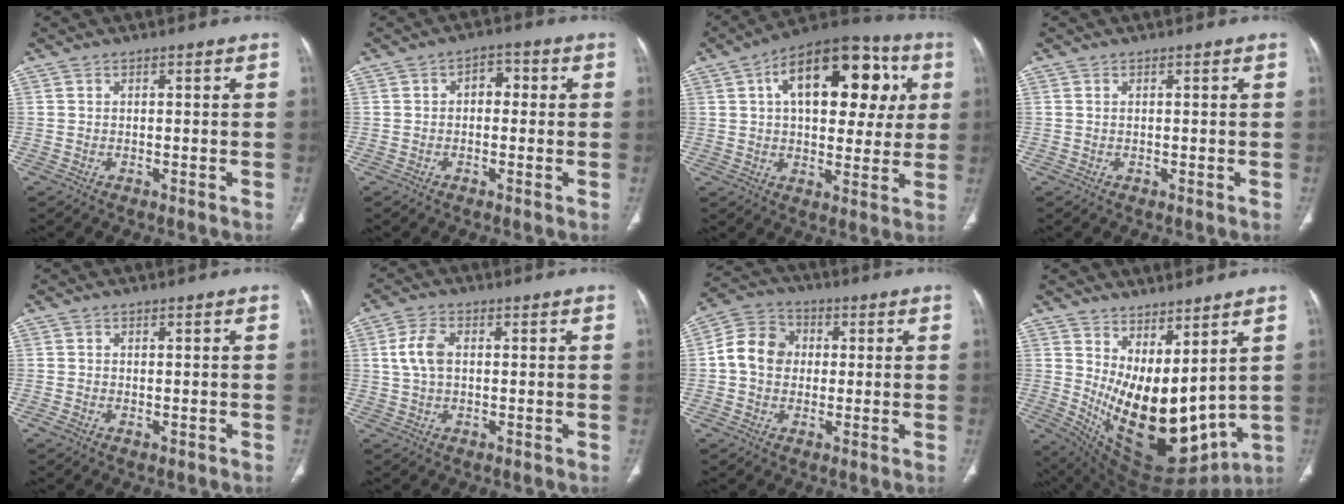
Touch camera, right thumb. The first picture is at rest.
{"total": 3.7, "force": [0.3, 2.5, 2.7], "torque": [-0.021, 0.015, -0.004]}
{"total": 22.6, "force": [6.4, 12.1, 17.9], "torque": [-0.219, 0.019, 0.088]}
{"total": 0.0}
{"total": 1.2, "force": [-0.4, 0.7, 0.8], "torque": [-0.019, 0.001, -0.006]}
{"total": 5.5, "force": [0.8, 3.3, 4.4], "torque": [-0.098, 0.010, 0.014]}
{"total": 9.3, "force": [0.5, 7.9, 5.0], "torque": [-0.077, 0.021, -0.003]}
{"total": 19.4, "force": [4.5, 9.2, 16.5], "torque": [-0.248, -0.070, 0.105]}